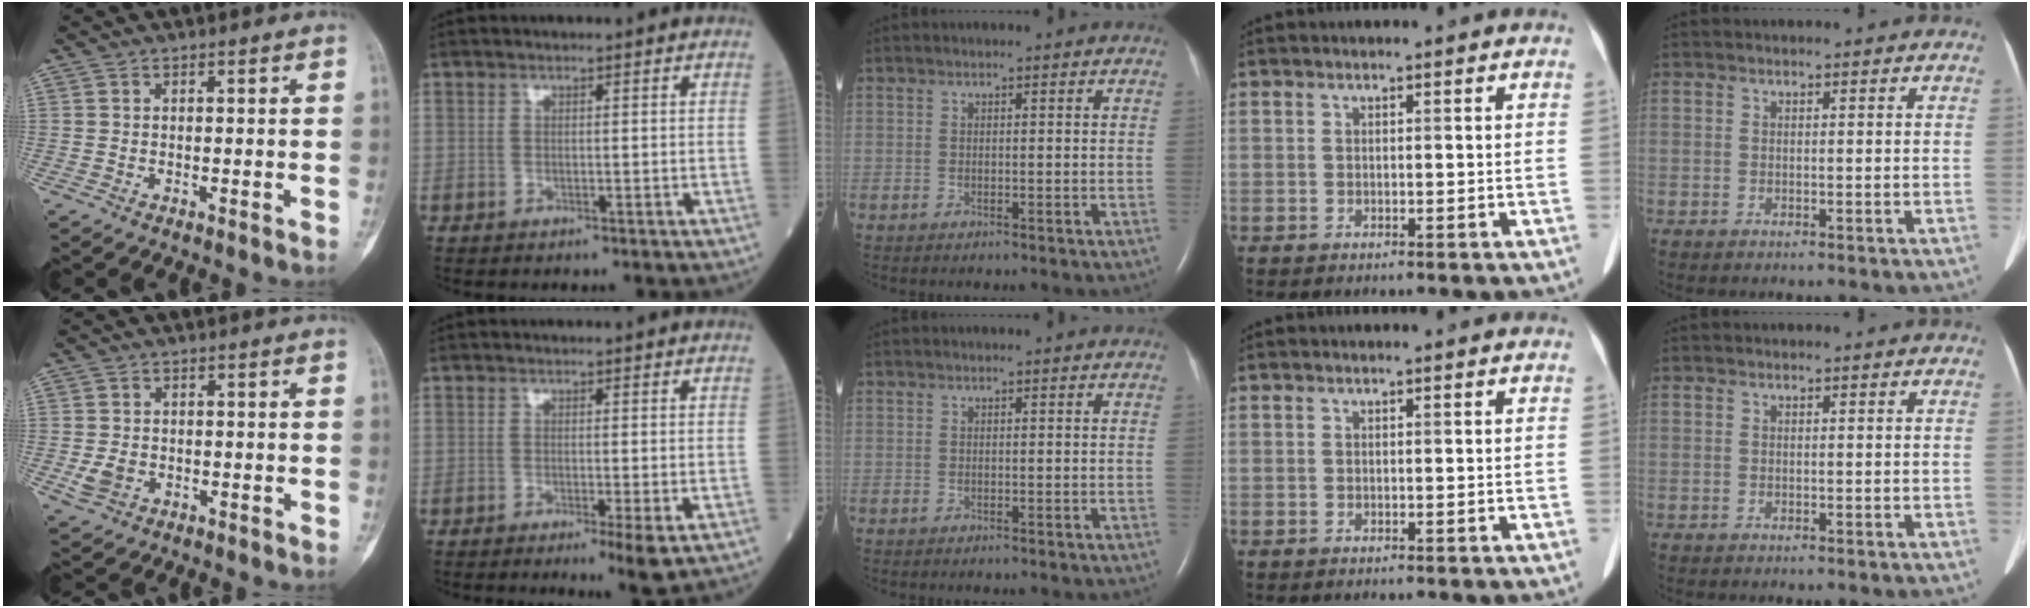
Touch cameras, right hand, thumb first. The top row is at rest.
{"thumb": {"total": 3.3, "force": [-0.8, 2.6, 2.0], "torque": [-0.037, 0.002, -0.010]}, "index": {"total": 3.2, "force": [-1.3, 0.0, 2.9], "torque": [-0.035, -0.011, -0.018]}}